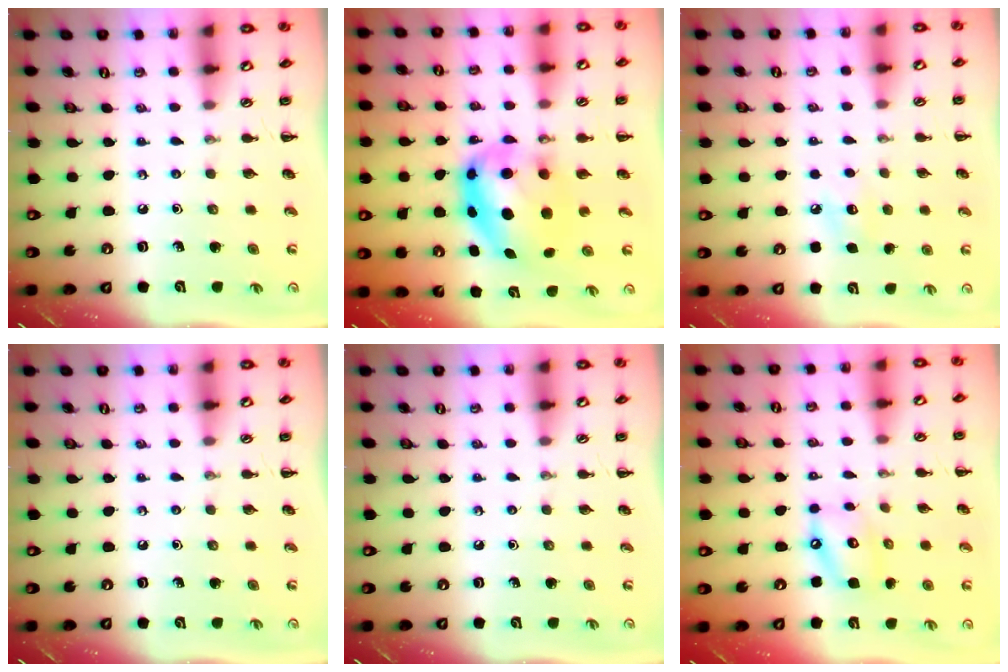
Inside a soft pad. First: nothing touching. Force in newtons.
{"total": 9.6, "press": 9.4, "slide": 2.2}
{"total": 6.9, "press": 6.7, "slide": 1.7}
{"total": 0.0}
{"total": 0.0}
{"total": 9.9, "press": 9.8, "slide": 1.8}